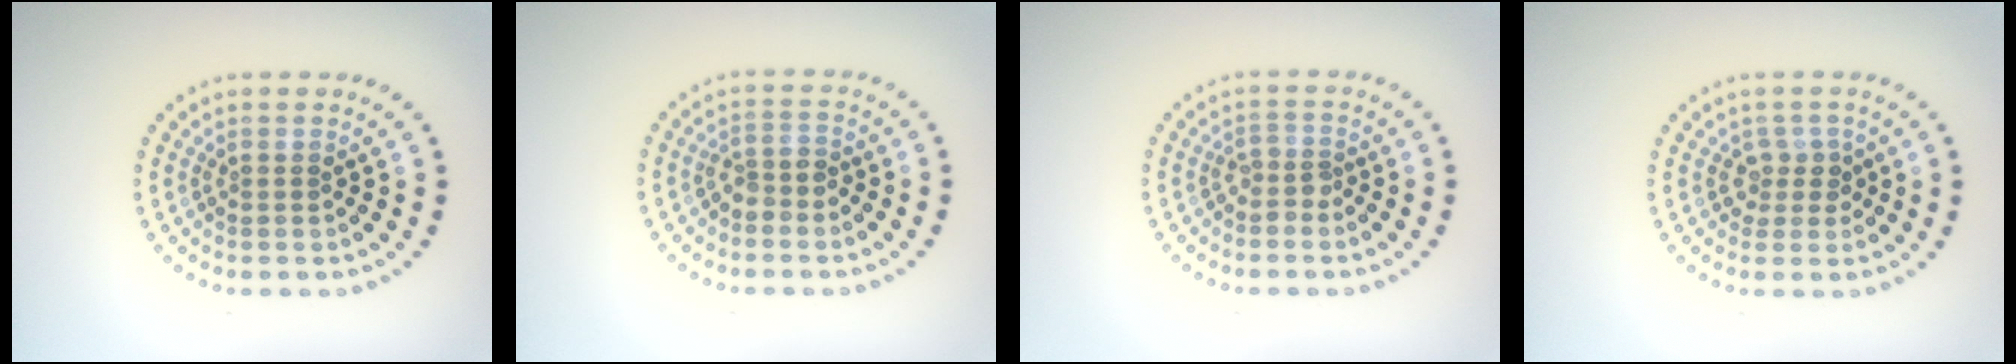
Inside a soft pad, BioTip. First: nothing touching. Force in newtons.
{"total": 1.6, "press": 1.3, "slide": 1.0}
{"total": 1.3, "press": 1.0, "slide": 0.9}
{"total": 1.9, "press": 1.4, "slide": 1.3}